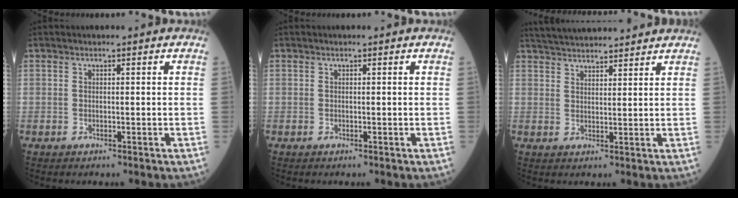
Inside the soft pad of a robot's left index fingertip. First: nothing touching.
{"total": 0.0}
{"total": 11.1, "force": [10.5, 1.0, 3.6], "torque": [-0.069, 0.033, 0.159]}